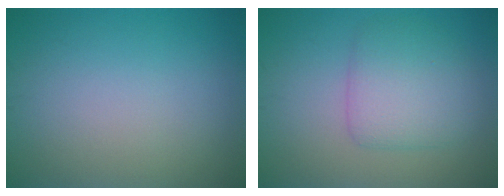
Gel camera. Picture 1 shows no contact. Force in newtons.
{"total": 4.2, "press": 4.2, "slide": 0.1}